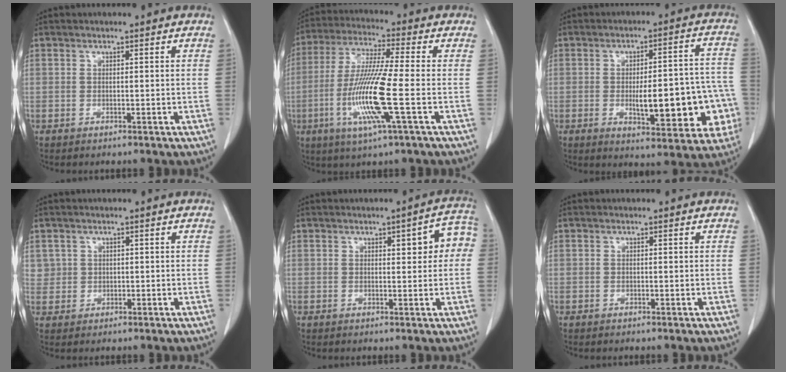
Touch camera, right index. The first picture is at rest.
{"total": 12.9, "force": [-3.3, -0.4, 12.5], "torque": [-0.259, -0.017, -0.073]}
{"total": 16.3, "force": [-4.0, 4.8, 15.1], "torque": [-0.136, 0.037, -0.035]}
{"total": 1.9, "force": [0.5, 1.8, -0.1], "torque": [0.018, 0.003, 0.005]}
{"total": 5.6, "force": [1.2, 1.8, 5.2], "torque": [-0.054, 0.020, 0.010]}
{"total": 0.0}